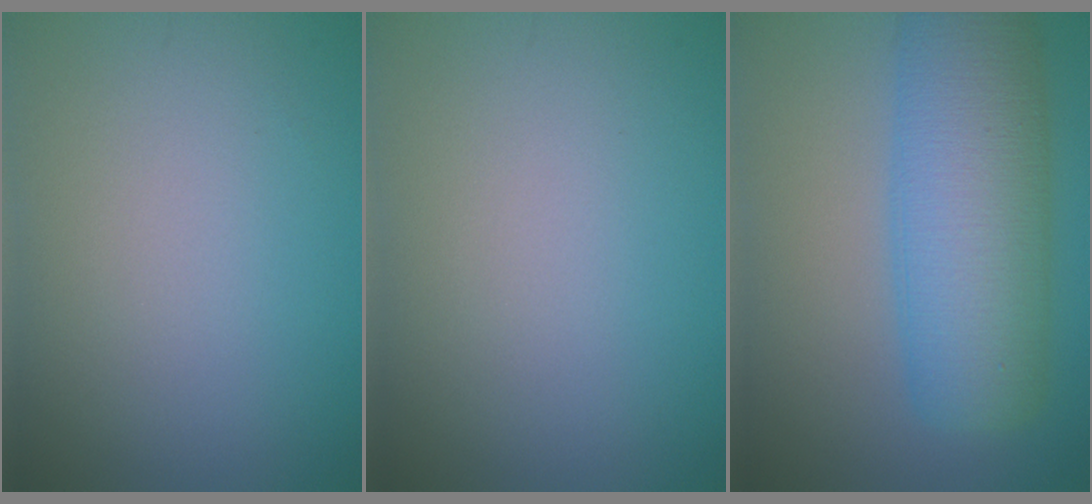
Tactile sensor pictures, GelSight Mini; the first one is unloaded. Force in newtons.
{"total": 0.0}
{"total": 9.5, "press": 9.5, "slide": 0.2}